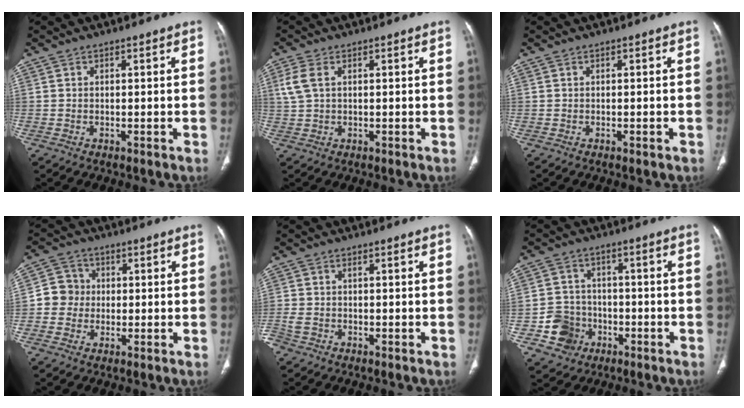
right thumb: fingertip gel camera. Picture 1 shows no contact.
{"total": 4.1, "force": [1.3, 2.3, 3.2], "torque": [-0.089, 0.010, 0.029]}
{"total": 0.7, "force": [-0.5, 0.1, 0.5], "torque": [-0.010, -0.001, -0.006]}
{"total": 5.6, "force": [-0.4, 5.4, 1.5], "torque": [0.000, 0.014, -0.019]}
{"total": 3.6, "force": [-2.2, 2.3, 1.7], "torque": [-0.046, 0.008, -0.040]}
{"total": 7.5, "force": [-3.1, 6.7, 1.5], "torque": [0.001, 0.025, -0.049]}